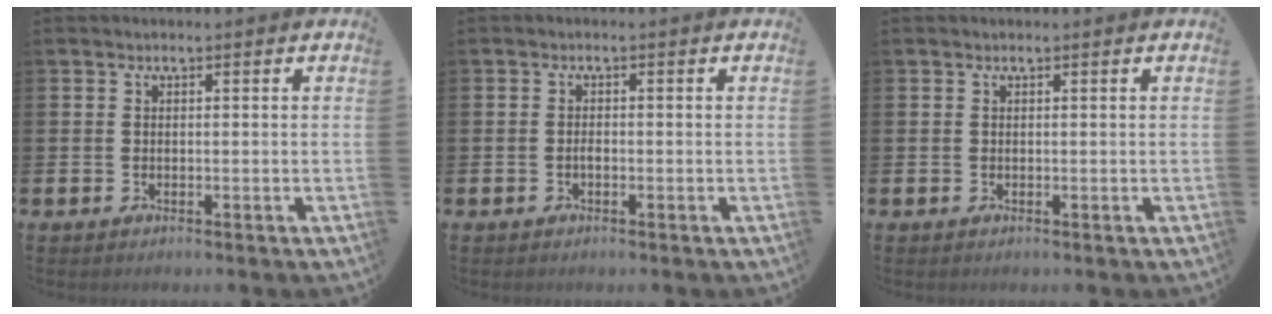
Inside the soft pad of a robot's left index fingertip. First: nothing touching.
{"total": 0.9, "force": [-0.4, 0.4, 0.7], "torque": [-0.012, -0.003, -0.008]}
{"total": 0.0}